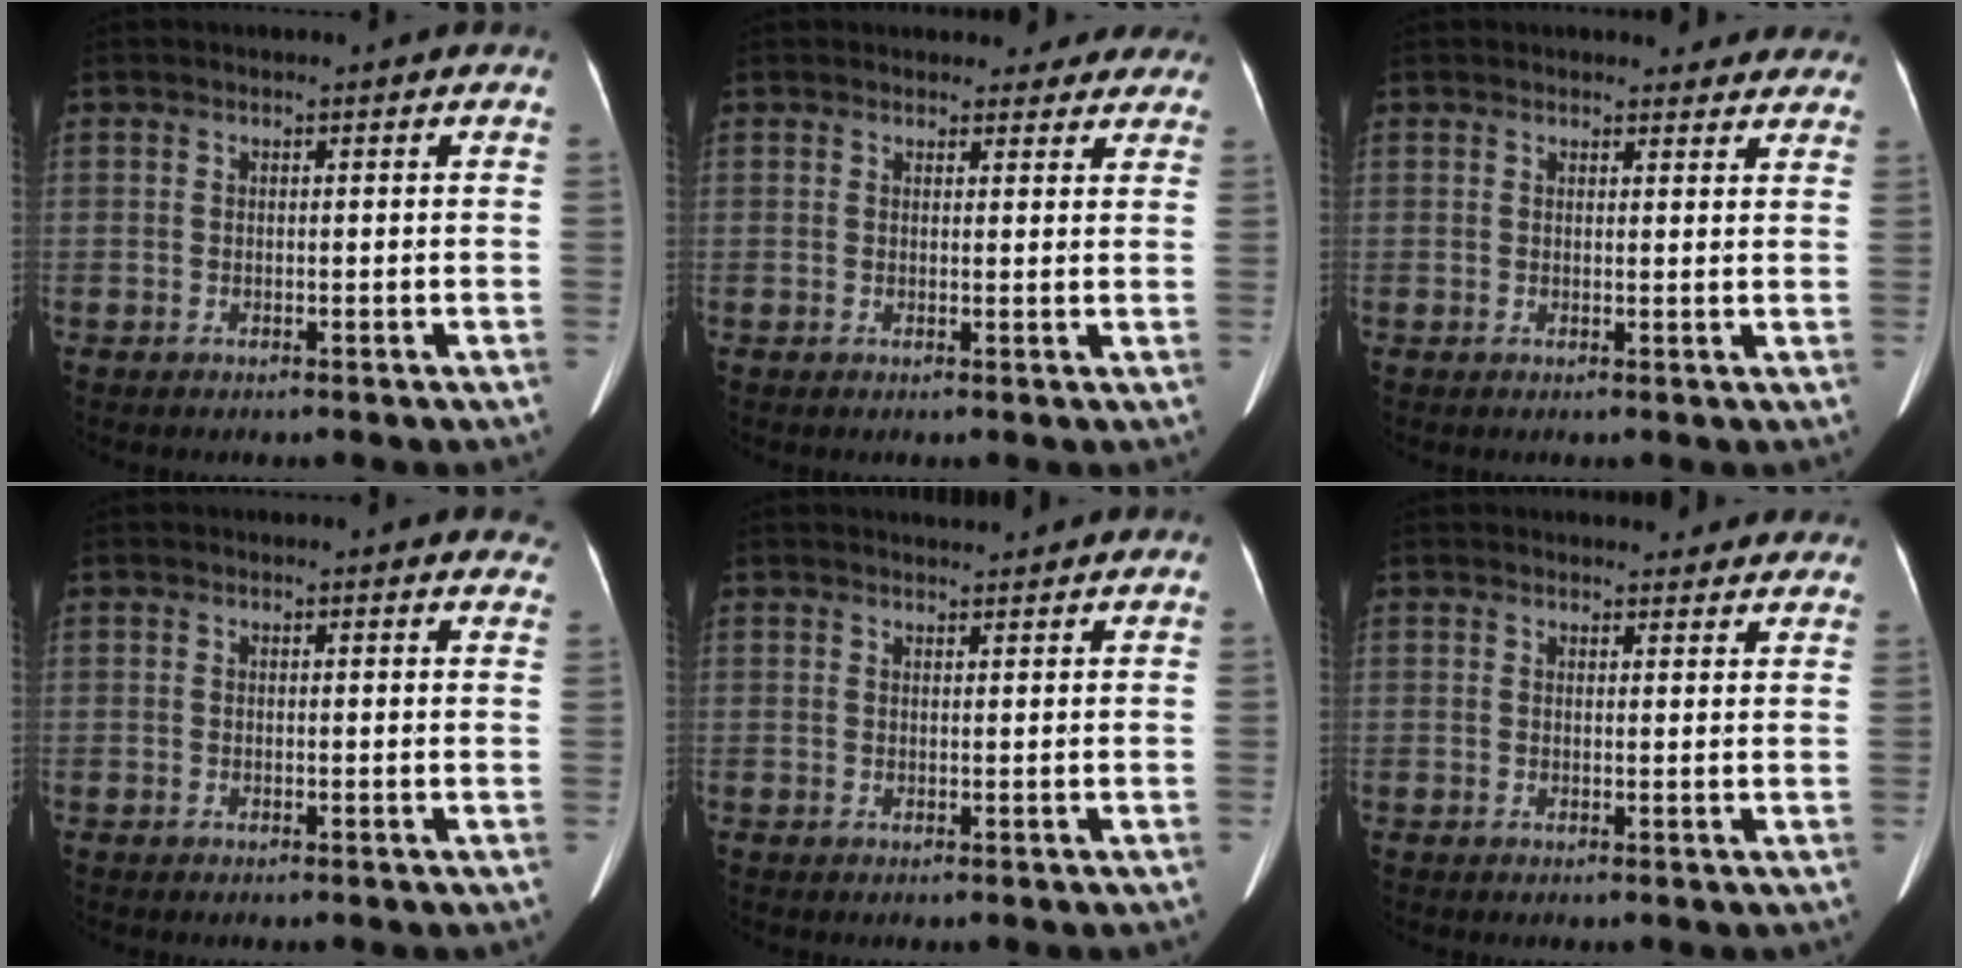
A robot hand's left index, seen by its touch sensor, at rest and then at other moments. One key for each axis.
{"total": 6.6, "fx": 5.9, "fy": 2.7, "fz": 1.0, "tx": 0.018, "ty": 0.004, "tz": 0.051}
{"total": 6.1, "fx": 5.7, "fy": 2.0, "fz": 1.0, "tx": 0.013, "ty": -0.002, "tz": 0.046}
{"total": 4.6, "fx": 4.3, "fy": 1.5, "fz": 0.7, "tx": 0.012, "ty": -0.003, "tz": 0.023}
{"total": 2.0, "fx": 2.0, "fy": -0.1, "fz": 0.2, "tx": -0.003, "ty": 0.013, "tz": 0.035}
{"total": 7.0, "fx": 6.4, "fy": 2.2, "fz": 1.8, "tx": -0.003, "ty": 0.009, "tz": 0.063}